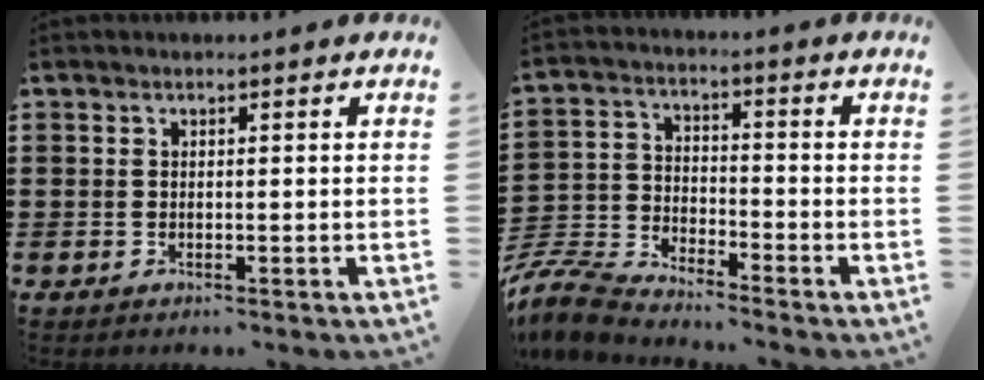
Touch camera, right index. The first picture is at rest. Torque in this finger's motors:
{"motor_torque": [-2.14, 0.00, -1.05, -0.21]}